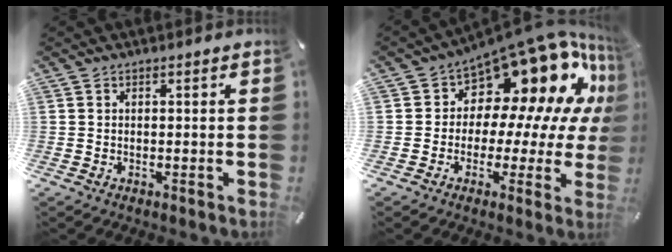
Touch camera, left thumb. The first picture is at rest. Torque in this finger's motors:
{"motor_torque": [1.76, 3.25, 0.59, -0.11, 0.10]}